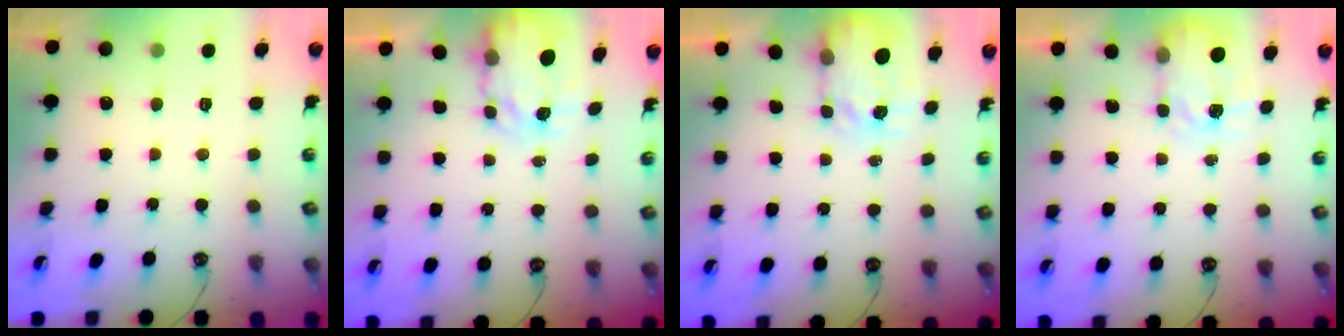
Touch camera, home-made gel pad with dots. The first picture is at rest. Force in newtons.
{"total": 3.9, "press": 3.9, "slide": 0.1}
{"total": 3.6, "press": 3.5, "slide": 0.4}
{"total": 3.9, "press": 3.8, "slide": 0.6}